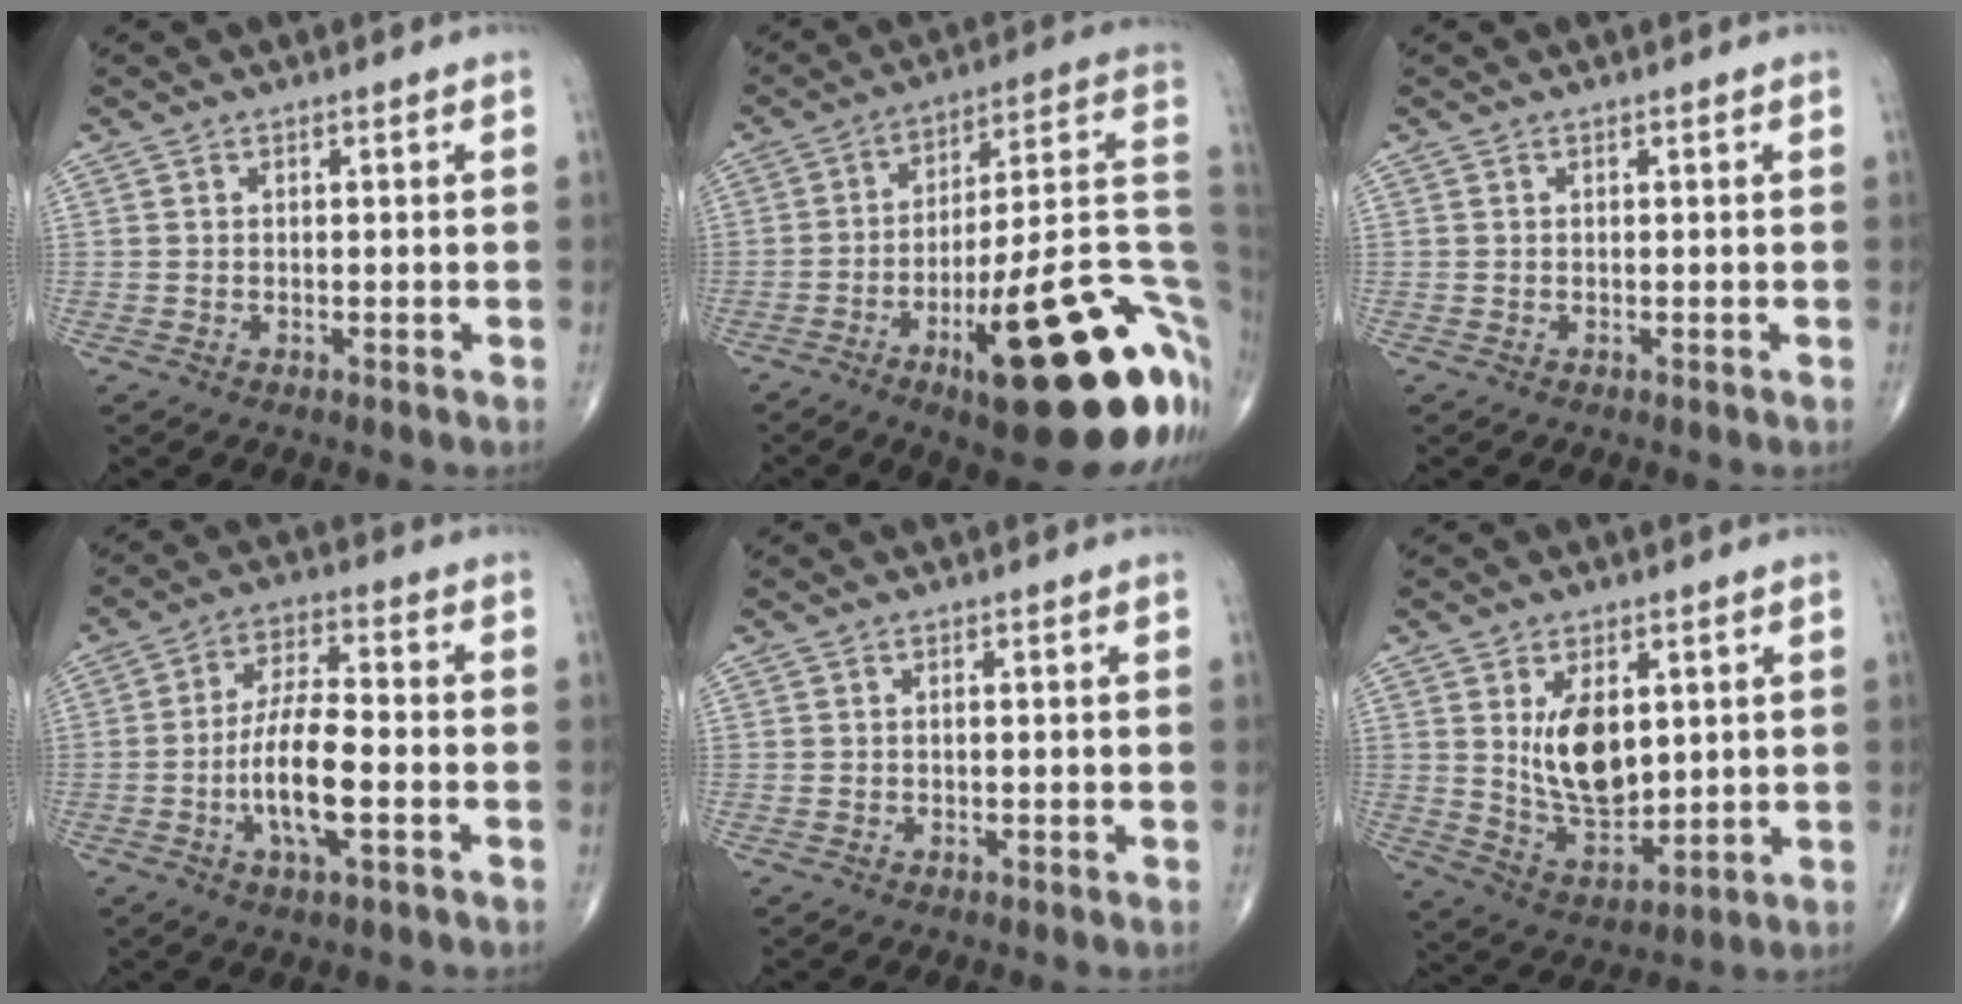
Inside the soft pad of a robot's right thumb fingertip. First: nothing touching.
{"total": 30.6, "force": [-10.7, 8.2, 27.5], "torque": [-0.300, 0.042, -0.147]}
{"total": 0.0}
{"total": 11.0, "force": [-3.0, 3.3, 10.0], "torque": [-0.192, 0.019, -0.058]}
{"total": 0.0}
{"total": 11.5, "force": [2.6, 6.5, 9.1], "torque": [-0.135, -0.025, 0.064]}